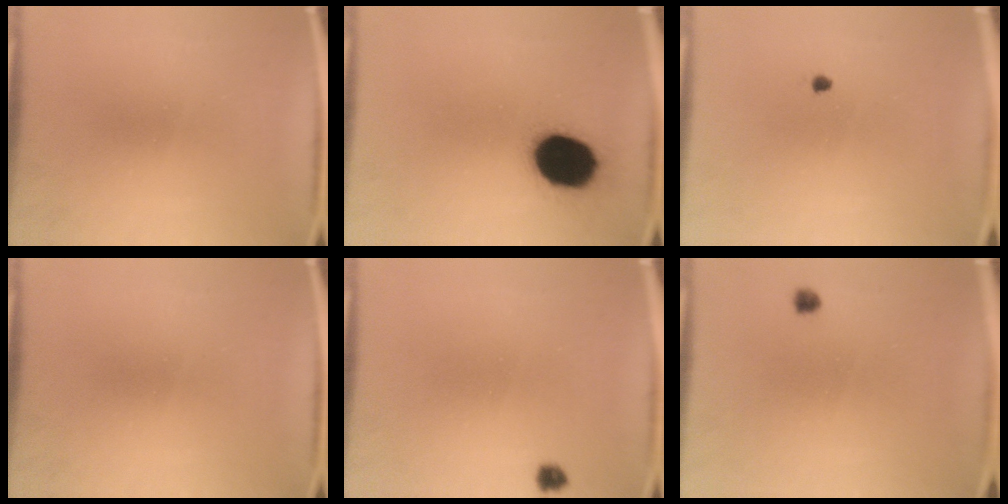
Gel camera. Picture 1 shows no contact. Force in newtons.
{"total": 16.8}
{"total": 1.0}
{"total": 0.0}
{"total": 1.4}
{"total": 1.2}